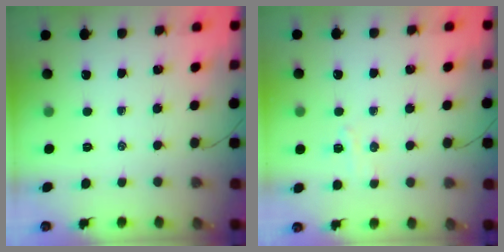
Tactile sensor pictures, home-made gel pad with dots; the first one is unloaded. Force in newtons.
{"total": 4.3, "press": 4.1, "slide": 1.1}